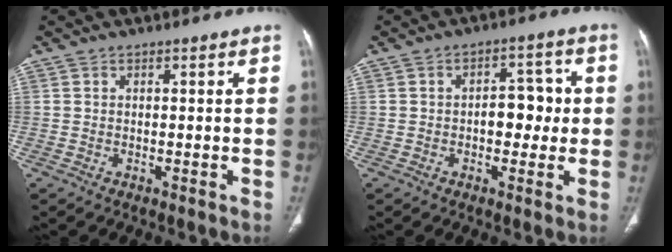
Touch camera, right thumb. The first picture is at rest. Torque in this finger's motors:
{"motor_torque": [0.71, 0.87, 0.72, -0.08, 0.01]}